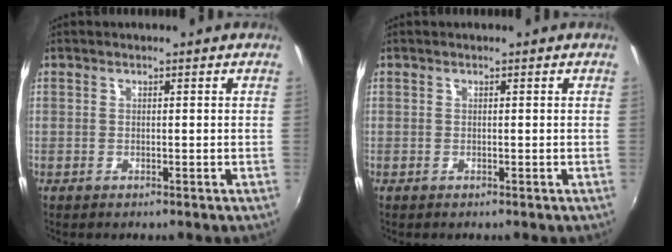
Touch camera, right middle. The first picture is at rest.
{"total": 0.0}